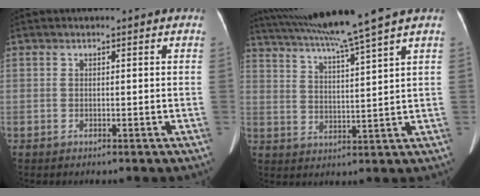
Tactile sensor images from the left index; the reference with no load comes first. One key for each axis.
{"total": 12.4, "fx": 10.3, "fy": -2.7, "fz": 6.3, "tx": -0.111, "ty": -0.004, "tz": 0.167}